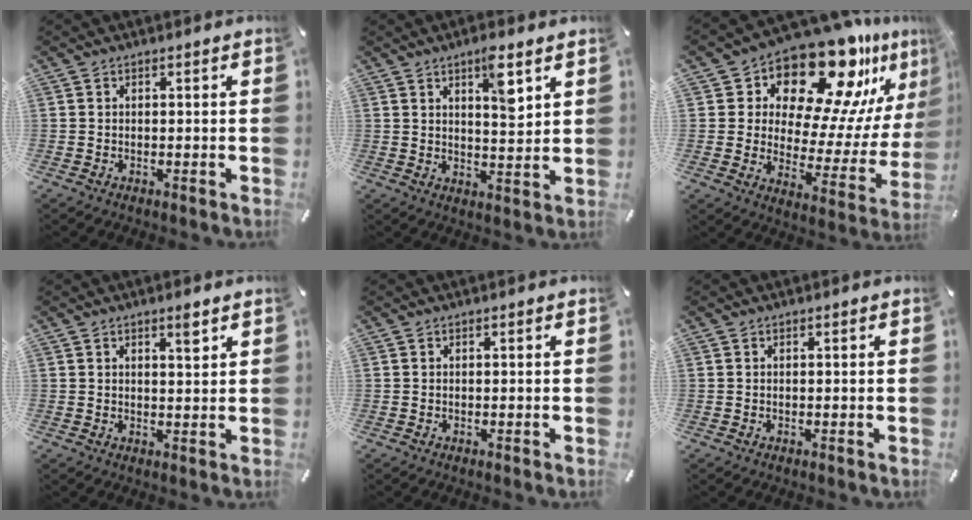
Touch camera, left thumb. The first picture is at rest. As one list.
[{"total": 6.9, "force": [4.4, 1.8, 5.0], "torque": [-0.071, -0.028, 0.070]}, {"total": 21.1, "force": [17.2, 8.3, 9.1], "torque": [-0.128, -0.153, 0.285]}, {"total": 2.9, "force": [2.0, 0.7, 2.0], "torque": [-0.029, -0.006, 0.031]}, {"total": 0.0}, {"total": 0.0}]